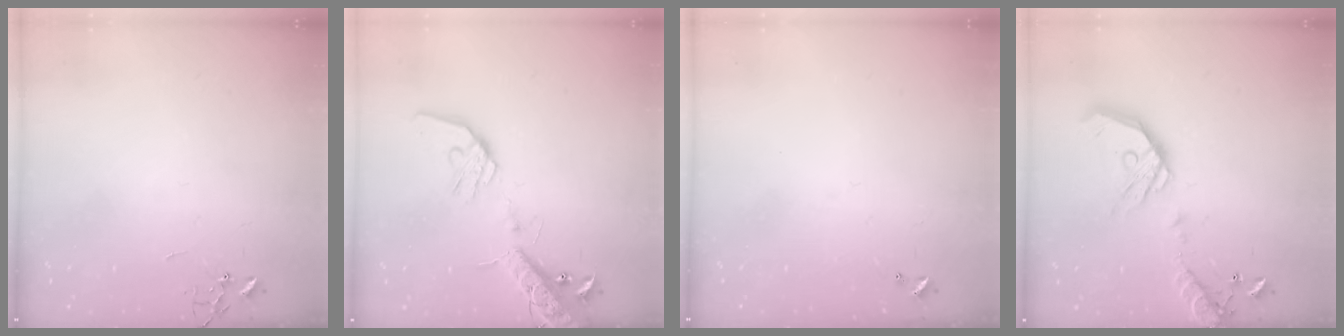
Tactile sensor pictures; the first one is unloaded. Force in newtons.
{"total": 18.9, "press": 18.6, "slide": 3.4}
{"total": 0.0}
{"total": 18.1, "press": 17.8, "slide": 3.3}